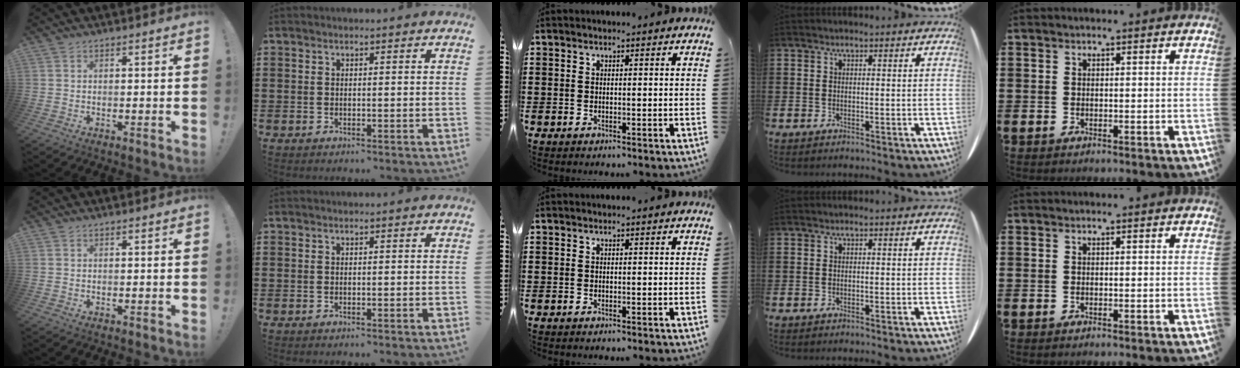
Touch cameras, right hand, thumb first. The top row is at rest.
{}